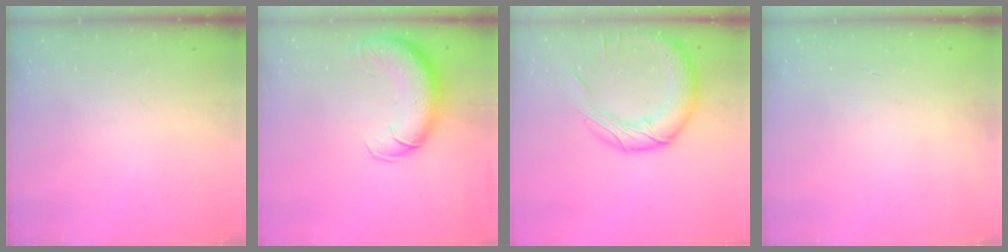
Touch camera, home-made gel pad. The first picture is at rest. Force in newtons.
{"total": 13.6, "press": 13.1, "slide": 3.5}
{"total": 17.5, "press": 17.4, "slide": 1.5}
{"total": 0.0}